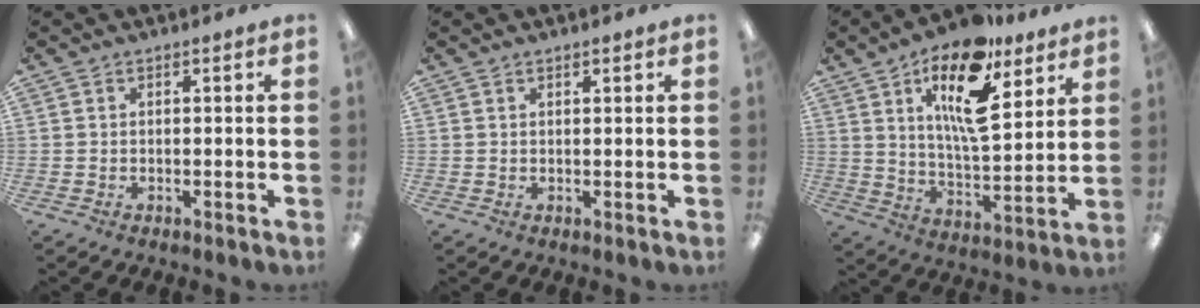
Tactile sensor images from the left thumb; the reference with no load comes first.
{"total": 1.1, "force": [0.8, 0.2, 0.6], "torque": [-0.012, 0.000, 0.015]}
{"total": 18.9, "force": [10.8, 7.8, 13.5], "torque": [-0.213, -0.051, 0.177]}